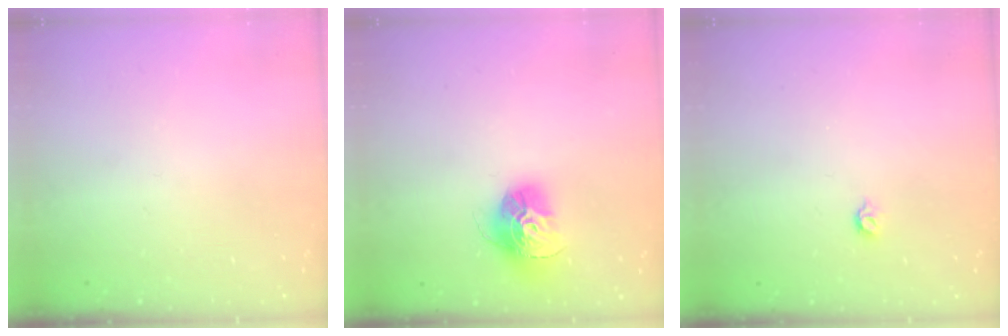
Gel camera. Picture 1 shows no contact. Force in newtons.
{"total": 15.0, "press": 14.9, "slide": 1.5}
{"total": 3.9, "press": 3.8, "slide": 0.7}